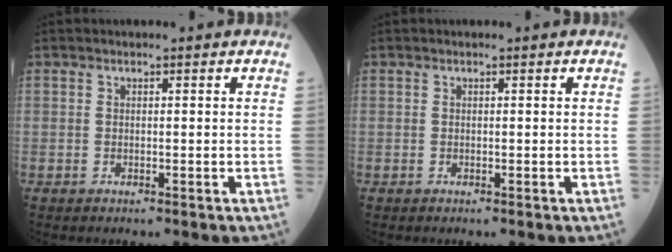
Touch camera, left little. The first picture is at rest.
{"total": 0.0}